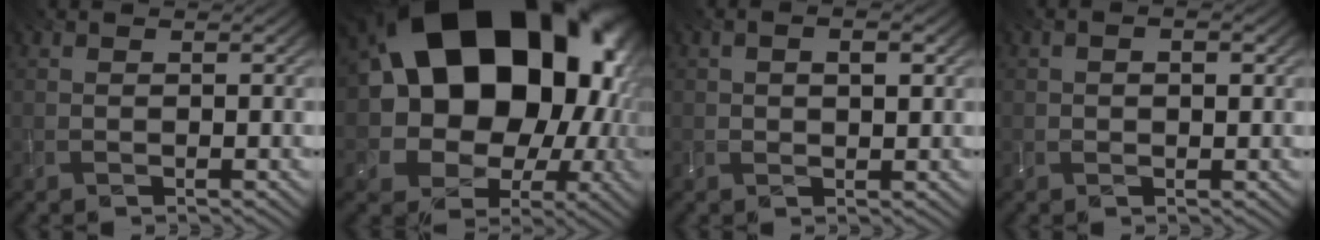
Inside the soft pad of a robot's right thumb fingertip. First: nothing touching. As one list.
[{"total": 22.1, "force": [4.0, 17.5, 13.0], "torque": [-0.248, -0.011, 0.093]}, {"total": 2.7, "force": [0.6, 1.3, 2.3], "torque": [-0.034, -0.002, 0.012]}, {"total": 2.3, "force": [0.3, 1.3, 1.8], "torque": [-0.024, 0.001, 0.006]}]